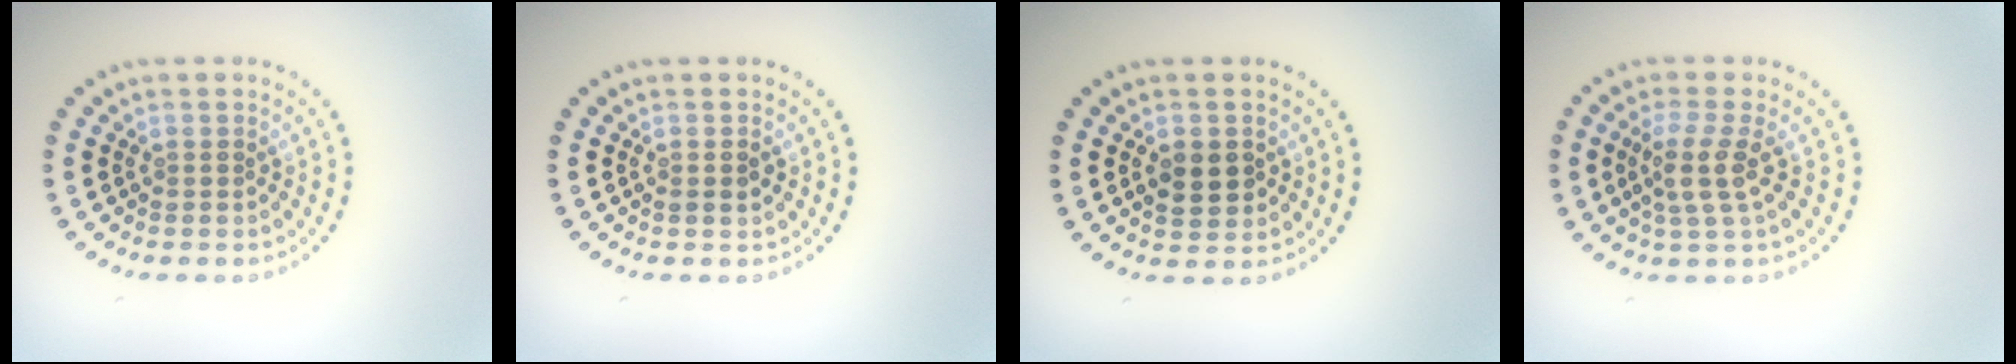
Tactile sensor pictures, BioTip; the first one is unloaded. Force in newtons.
{"total": 1.0, "press": 1.0, "slide": 0.3}
{"total": 2.5, "press": 2.5, "slide": 0.1}
{"total": 2.9, "press": 2.3, "slide": 1.8}